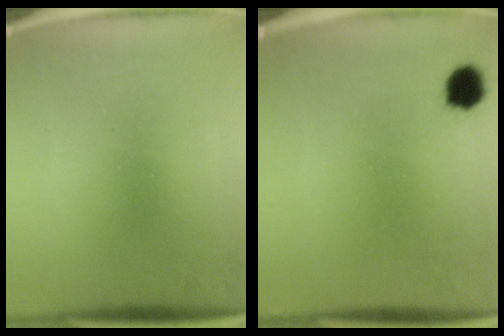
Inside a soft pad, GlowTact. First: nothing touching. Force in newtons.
{"total": 4.4}